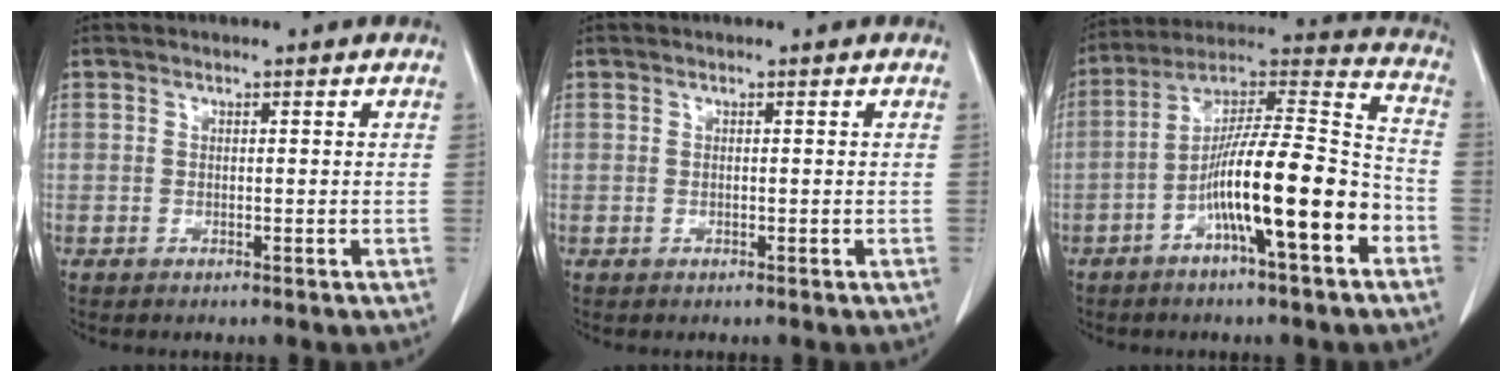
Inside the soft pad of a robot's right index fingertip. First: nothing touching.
{"total": 0.0}
{"total": 17.4, "force": [-6.6, 1.9, 16.0], "torque": [-0.275, 0.009, -0.113]}